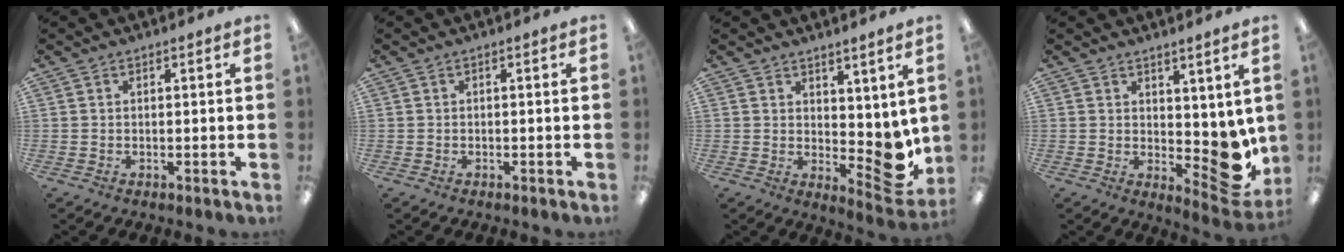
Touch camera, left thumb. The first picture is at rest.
{"total": 0.0}
{"total": 6.1, "force": [1.1, 4.2, 4.3], "torque": [-0.037, -0.036, 0.031]}
{"total": 7.5, "force": [0.7, 4.8, 5.7], "torque": [-0.046, -0.028, 0.025]}